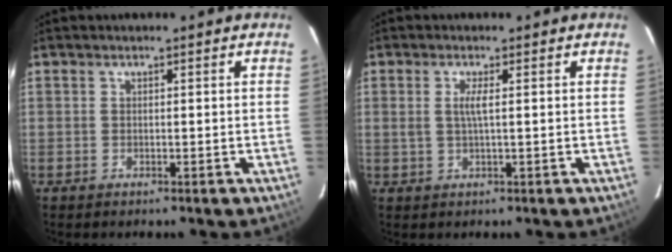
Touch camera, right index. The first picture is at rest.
{"total": 2.3, "force": [0.4, 0.0, 2.3], "torque": [-0.045, 0.000, 0.007]}